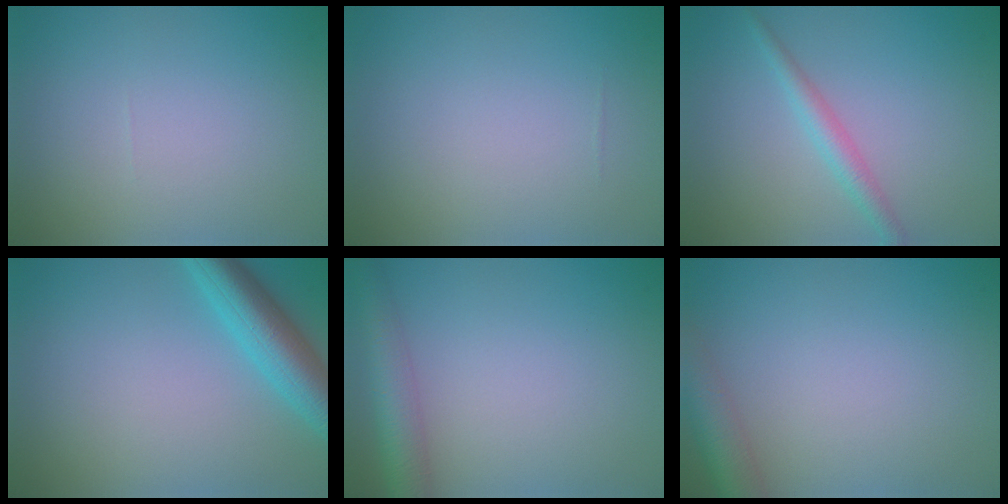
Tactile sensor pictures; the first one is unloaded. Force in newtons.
{"total": 0.0}
{"total": 2.2, "press": 2.2, "slide": 0.0}
{"total": 5.3, "press": 5.3, "slide": 0.2}
{"total": 4.2, "press": 4.2, "slide": 0.2}
{"total": 3.9, "press": 3.9, "slide": 0.2}